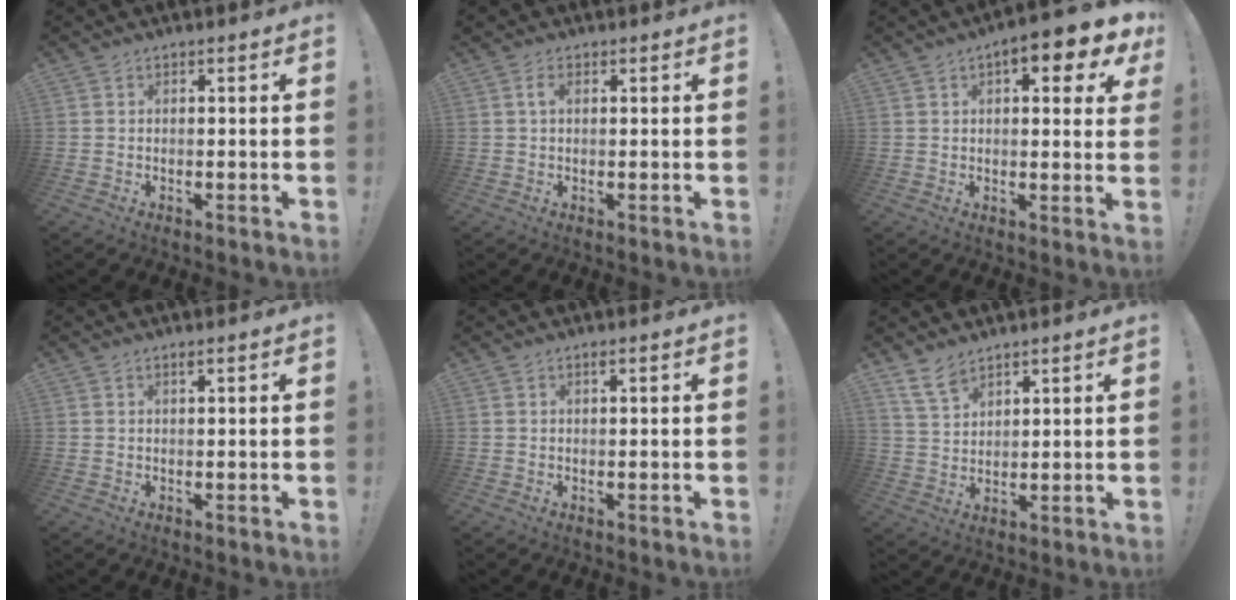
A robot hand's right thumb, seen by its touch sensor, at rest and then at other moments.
{"total": 2.7, "force": [1.0, 1.4, 2.1], "torque": [-0.035, 0.003, 0.016]}
{"total": 9.5, "force": [4.7, 3.2, 7.6], "torque": [-0.092, -0.020, 0.073]}
{"total": 0.8, "force": [0.6, -0.1, 0.5], "torque": [-0.004, -0.001, 0.010]}
{"total": 0.6, "force": [0.4, -0.1, 0.4], "torque": [-0.001, -0.002, 0.006]}
{"total": 7.1, "force": [5.6, 3.1, 3.1], "torque": [-0.061, -0.028, 0.110]}